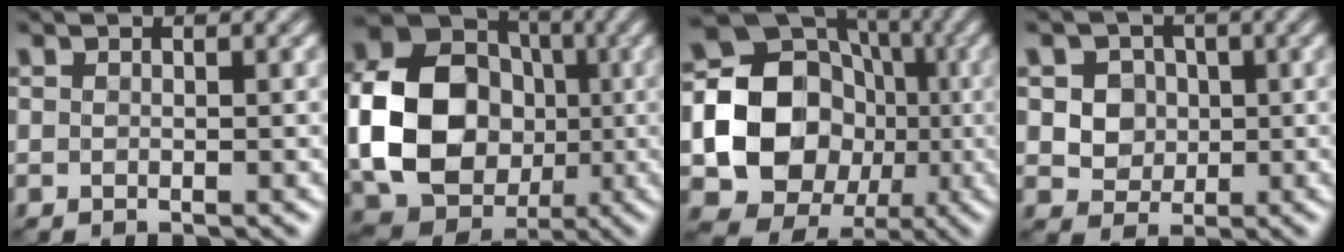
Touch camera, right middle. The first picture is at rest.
{"total": 13.1, "force": [-1.3, 10.7, 7.5], "torque": [-0.159, -0.009, -0.025]}
{"total": 15.2, "force": [-1.7, 13.3, 7.0], "torque": [-0.109, -0.023, -0.044]}
{"total": 4.5, "force": [0.9, 4.0, 2.0], "torque": [-0.035, 0.006, 0.016]}